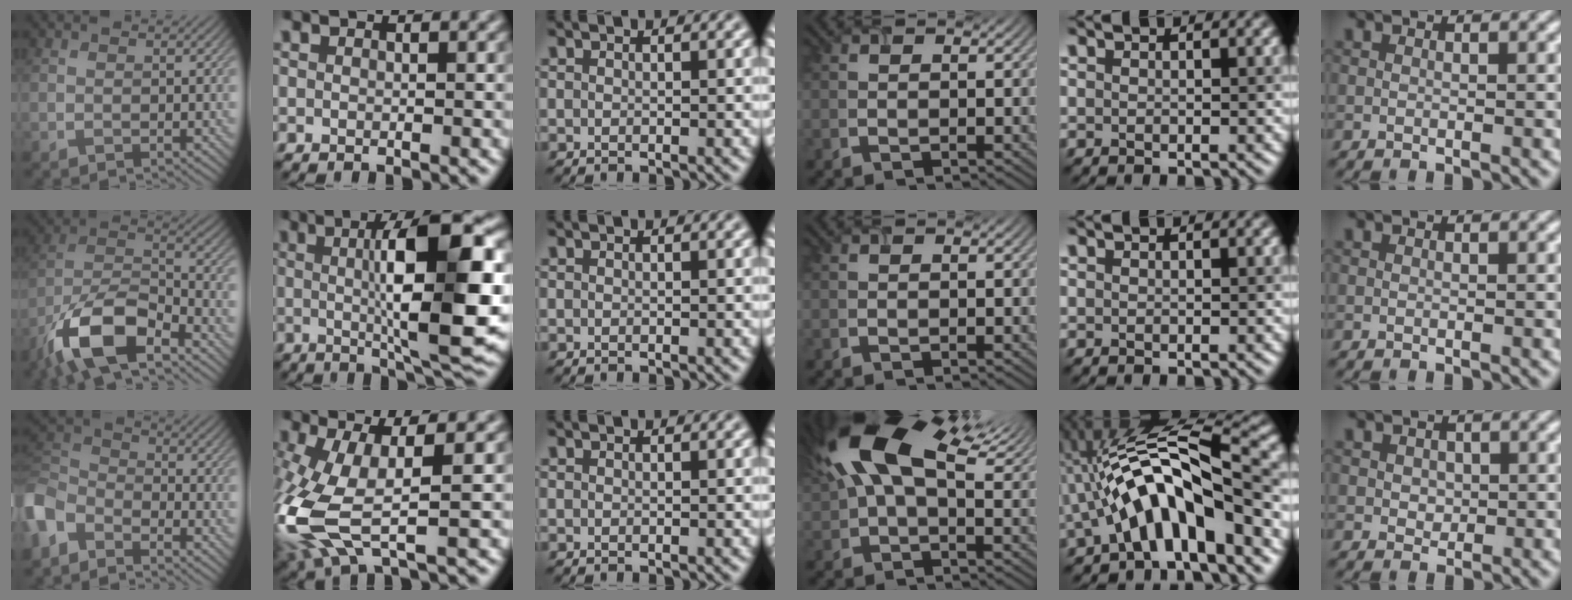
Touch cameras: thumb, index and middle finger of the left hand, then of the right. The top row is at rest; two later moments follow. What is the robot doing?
{"motion": "extract", "object": "airpods case & airpods"}